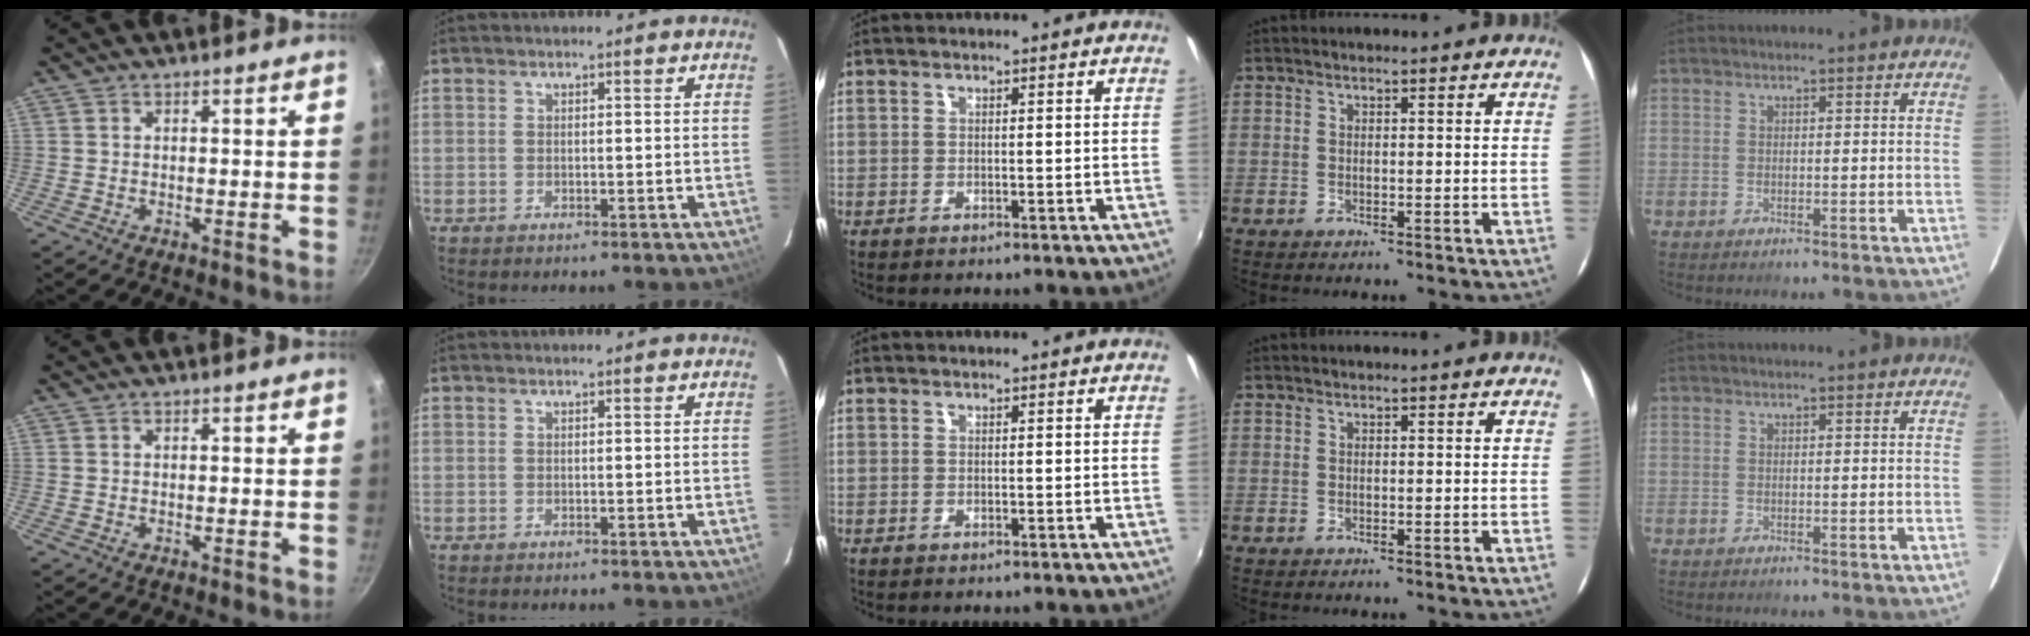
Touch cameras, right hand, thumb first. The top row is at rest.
{}